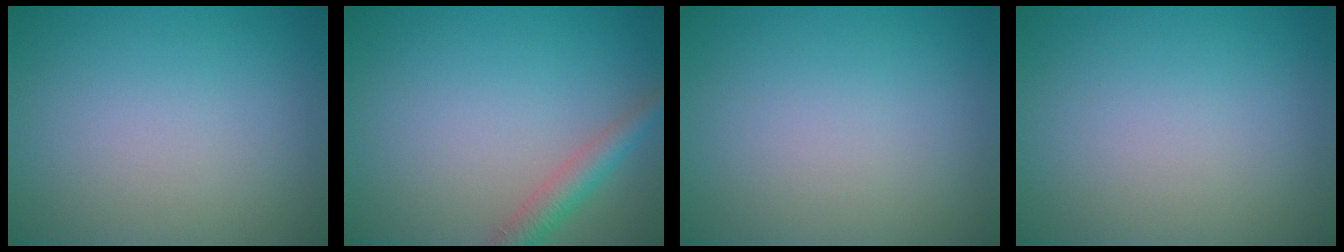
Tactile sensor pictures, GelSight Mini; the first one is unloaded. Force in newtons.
{"total": 2.8, "press": 2.8, "slide": 0.2}
{"total": 0.0}
{"total": 0.0}